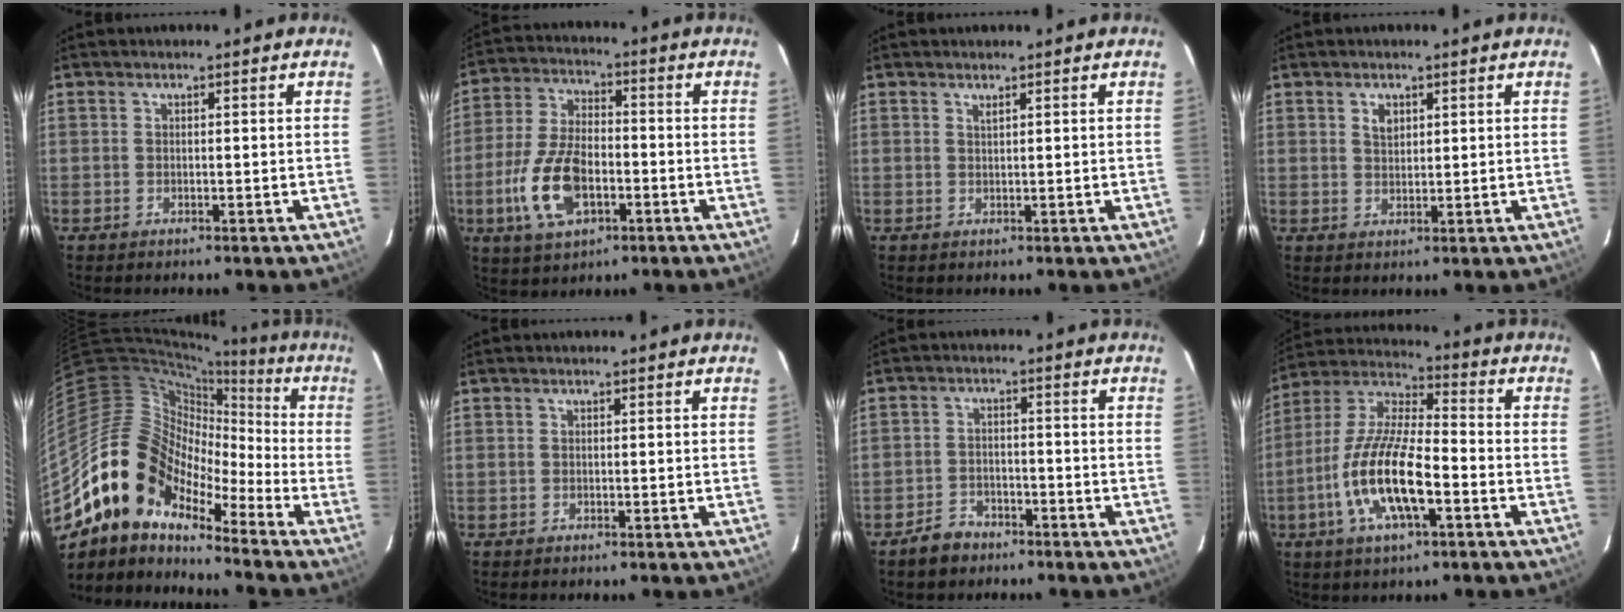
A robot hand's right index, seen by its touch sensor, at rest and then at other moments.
{"total": 13.2, "force": [-4.3, 6.7, 10.5], "torque": [-0.227, 0.000, -0.075]}
{"total": 0.6, "force": [0.5, 0.0, 0.4], "torque": [-0.006, 0.001, 0.008]}
{"total": 2.5, "force": [1.2, 1.7, 1.4], "torque": [-0.023, 0.005, 0.020]}
{"total": 14.0, "force": [-10.0, 7.9, 5.7], "torque": [-0.094, 0.021, -0.208]}
{"total": 0.0}
{"total": 5.0, "force": [-3.8, 3.1, 1.2], "torque": [-0.039, 0.014, -0.060]}
{"total": 16.0, "force": [-5.5, 5.0, 14.2], "torque": [-0.292, -0.009, -0.109]}